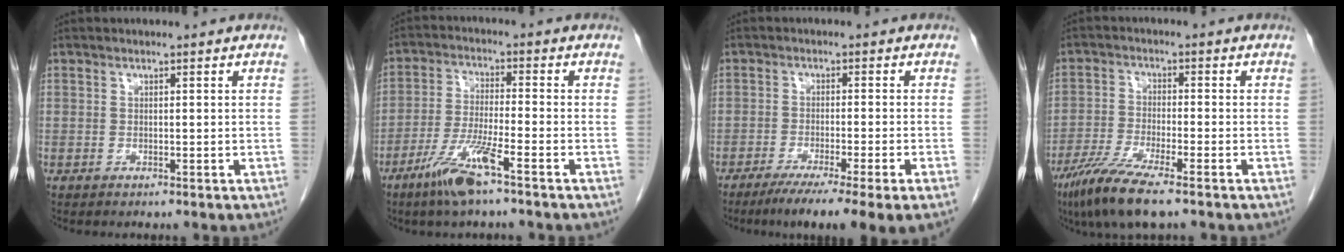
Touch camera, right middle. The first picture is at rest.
{"total": 8.0, "force": [-5.0, 0.2, 6.2], "torque": [-0.131, -0.013, -0.097]}
{"total": 11.4, "force": [-7.9, -0.5, 8.2], "torque": [-0.104, -0.024, -0.117]}
{"total": 8.5, "force": [-5.9, 0.7, 6.0], "torque": [-0.122, -0.024, -0.111]}